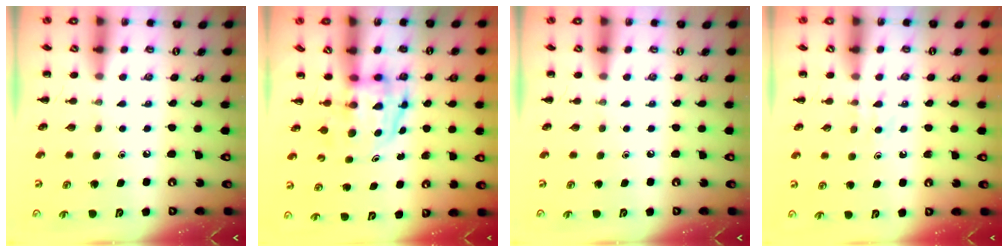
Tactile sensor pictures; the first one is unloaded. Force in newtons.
{"total": 4.0, "press": 3.9, "slide": 0.7}
{"total": 0.0}
{"total": 3.4, "press": 3.2, "slide": 1.2}